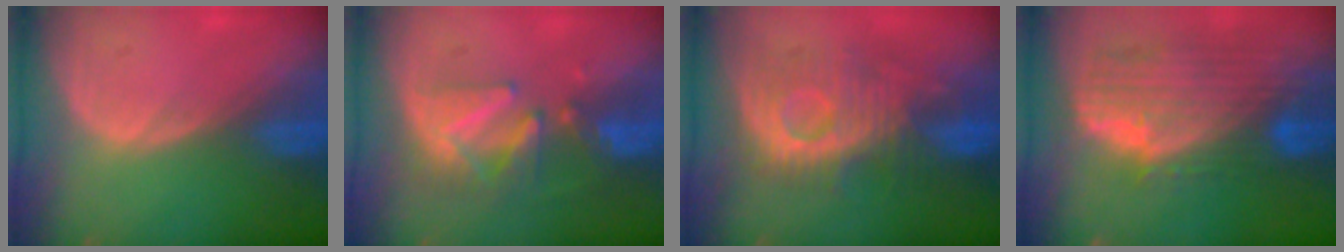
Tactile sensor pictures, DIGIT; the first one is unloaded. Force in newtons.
{"total": 8.1, "press": 7.5, "slide": 3.2}
{"total": 9.9, "press": 9.8, "slide": 1.8}
{"total": 11.5, "press": 9.8, "slide": 6.0}